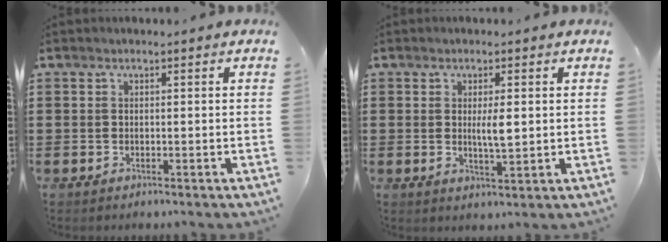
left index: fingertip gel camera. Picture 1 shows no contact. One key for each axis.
{"total": 3.5, "fx": 0.6, "fy": 0.8, "fz": 3.4, "tx": -0.057, "ty": -0.002, "tz": 0.006}